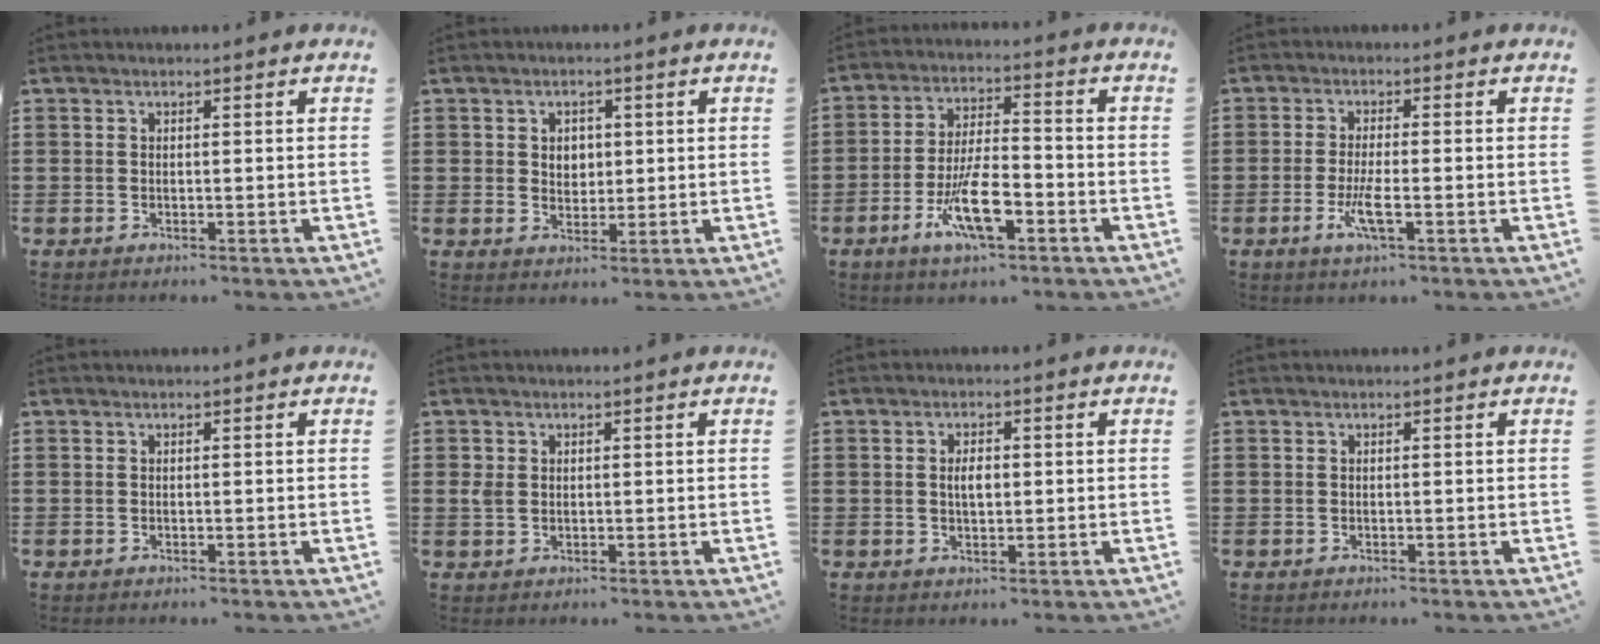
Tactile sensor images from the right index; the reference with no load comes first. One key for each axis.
{"total": 2.6, "fx": 0.7, "fy": 2.2, "fz": 1.2, "tx": -0.024, "ty": 0.007, "tz": 0.008}
{"total": 9.6, "fx": -4.2, "fy": 3.1, "fz": 8.0, "tx": -0.166, "ty": -0.006, "tz": -0.077}
{"total": 4.5, "fx": -1.7, "fy": 0.6, "fz": 4.1, "tx": -0.095, "ty": -0.018, "tz": -0.036}
{"total": 0.0}
{"total": 1.7, "fx": 0.3, "fy": 1.4, "fz": 0.9, "tx": -0.020, "ty": 0.007, "tz": 0.006}
{"total": 2.7, "fx": 0.2, "fy": 1.2, "fz": 2.3, "tx": -0.039, "ty": 0.002, "tz": 0.000}
{"total": 0.0}